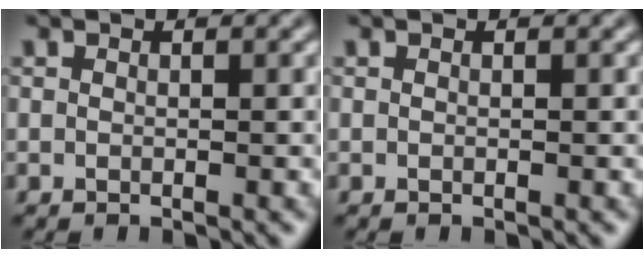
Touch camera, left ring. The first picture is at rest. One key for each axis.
{"total": 0.0}